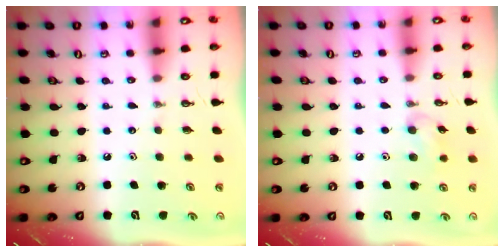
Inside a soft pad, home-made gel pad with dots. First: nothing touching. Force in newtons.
{"total": 9.6, "press": 9.1, "slide": 3.3}